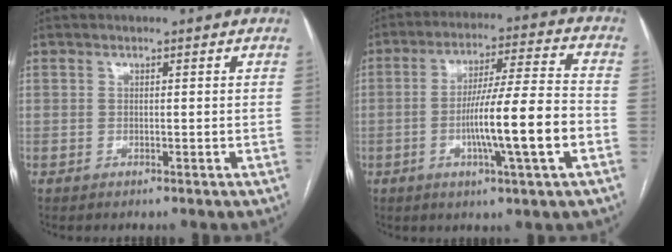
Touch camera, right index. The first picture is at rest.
{"total": 13.5, "force": [-3.6, -0.2, 13.0], "torque": [-0.224, 0.002, -0.062]}